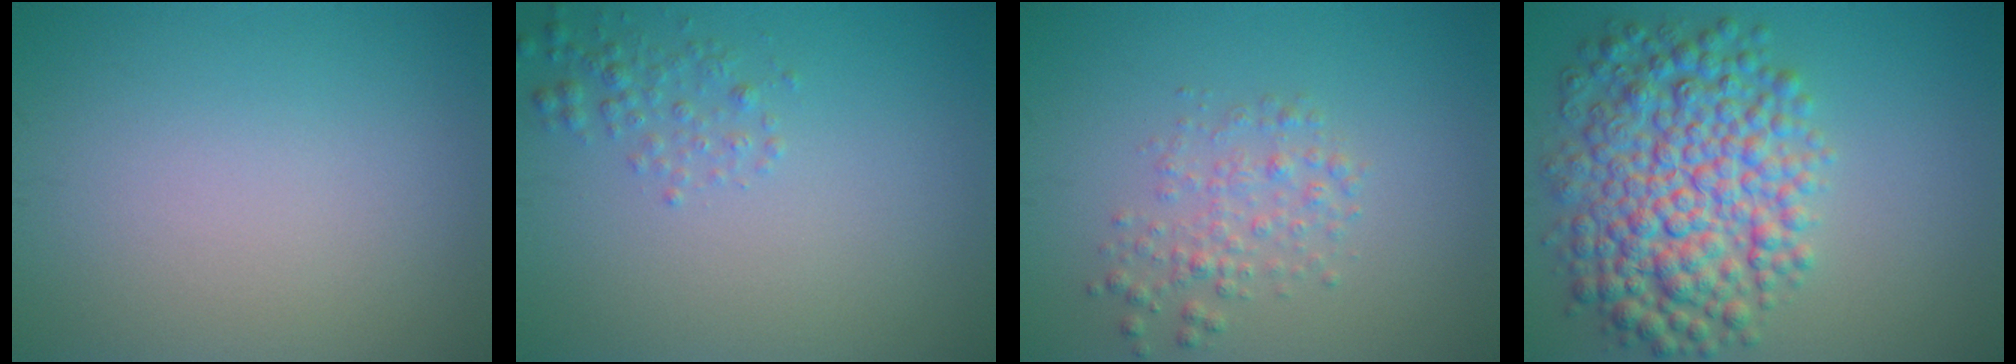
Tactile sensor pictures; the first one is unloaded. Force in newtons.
{"total": 1.6, "press": 1.6, "slide": 0.1}
{"total": 2.3, "press": 2.3, "slide": 0.0}
{"total": 9.0, "press": 9.0, "slide": 0.0}